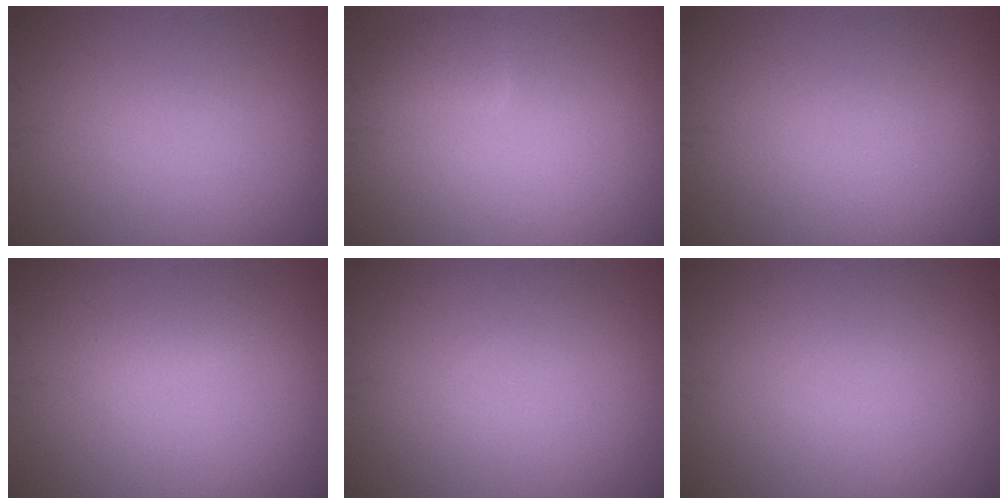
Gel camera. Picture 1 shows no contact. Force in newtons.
{"total": 1.4, "press": 1.4, "slide": 0.1}
{"total": 0.0}
{"total": 1.0, "press": 1.0, "slide": 0.1}
{"total": 0.0}
{"total": 0.0}